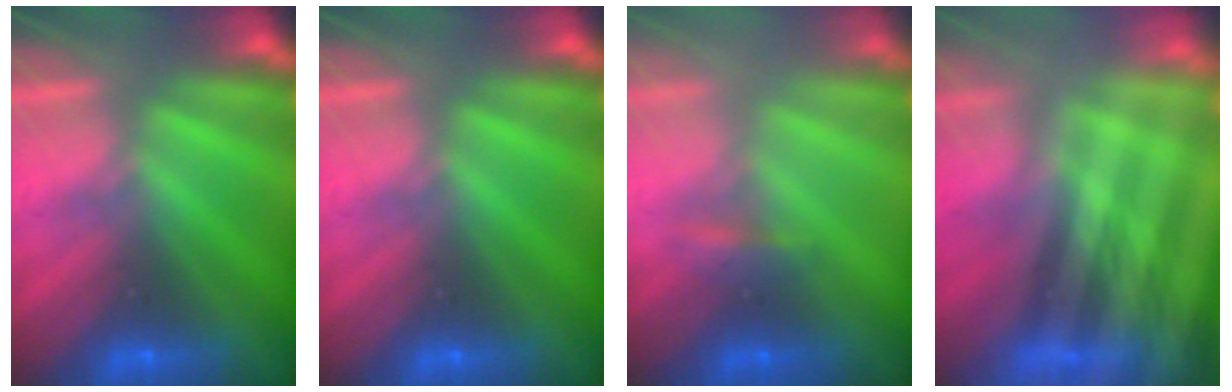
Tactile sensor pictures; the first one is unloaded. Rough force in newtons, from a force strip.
{"total": 0.0}
{"total": 2.2}
{"total": 5.6}